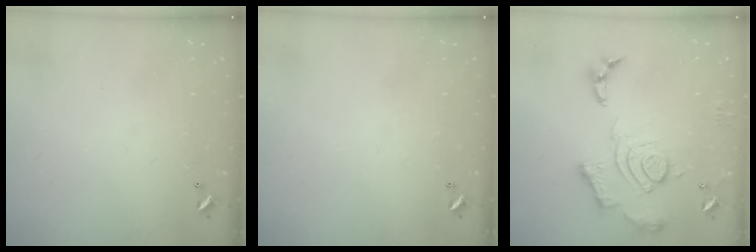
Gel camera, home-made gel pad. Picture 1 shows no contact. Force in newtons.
{"total": 0.0}
{"total": 16.5, "press": 16.4, "slide": 1.7}